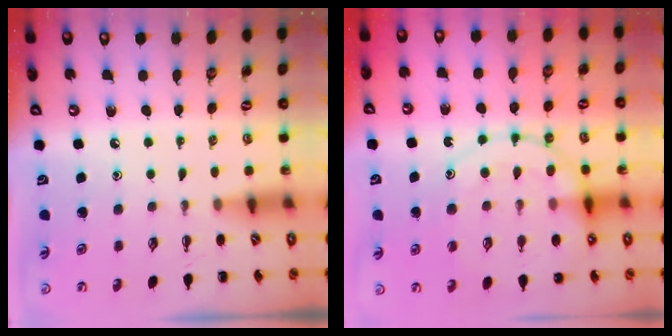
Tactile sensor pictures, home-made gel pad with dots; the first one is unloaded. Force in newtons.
{"total": 16.1, "press": 15.9, "slide": 2.6}